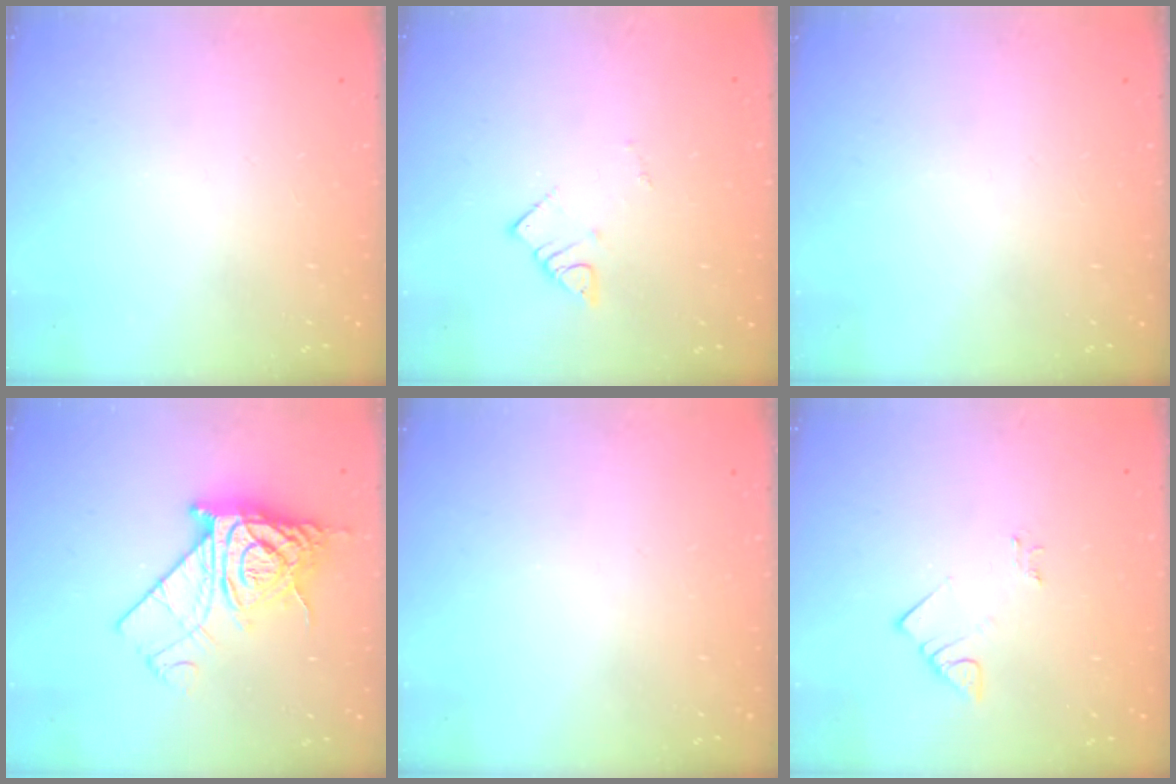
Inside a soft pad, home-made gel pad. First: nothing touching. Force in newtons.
{"total": 2.6, "press": 2.6, "slide": 0.1}
{"total": 0.0}
{"total": 12.9, "press": 12.8, "slide": 1.5}
{"total": 0.0}
{"total": 3.2, "press": 3.2, "slide": 0.1}